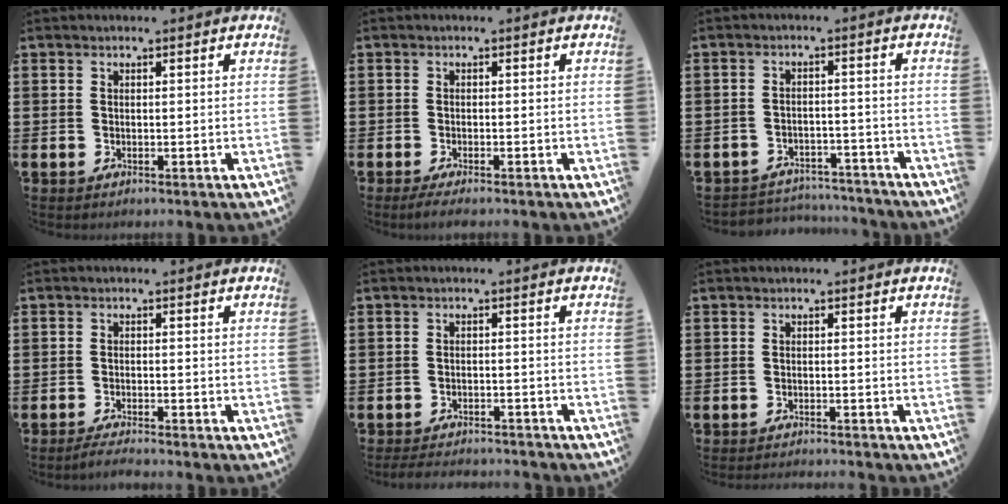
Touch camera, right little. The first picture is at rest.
{"total": 1.1, "force": [-0.7, 0.1, 0.8], "torque": [-0.013, -0.002, -0.014]}
{"total": 3.0, "force": [-2.9, 0.4, -0.3], "torque": [-0.003, 0.003, -0.064]}
{"total": 1.6, "force": [-1.5, -0.1, 0.5], "torque": [-0.009, 0.002, -0.029]}
{"total": 2.1, "force": [-2.1, 0.0, 0.0], "torque": [-0.005, 0.002, -0.044]}
{"total": 0.9, "force": [-0.9, -0.2, -0.1], "torque": [0.001, 0.000, -0.018]}